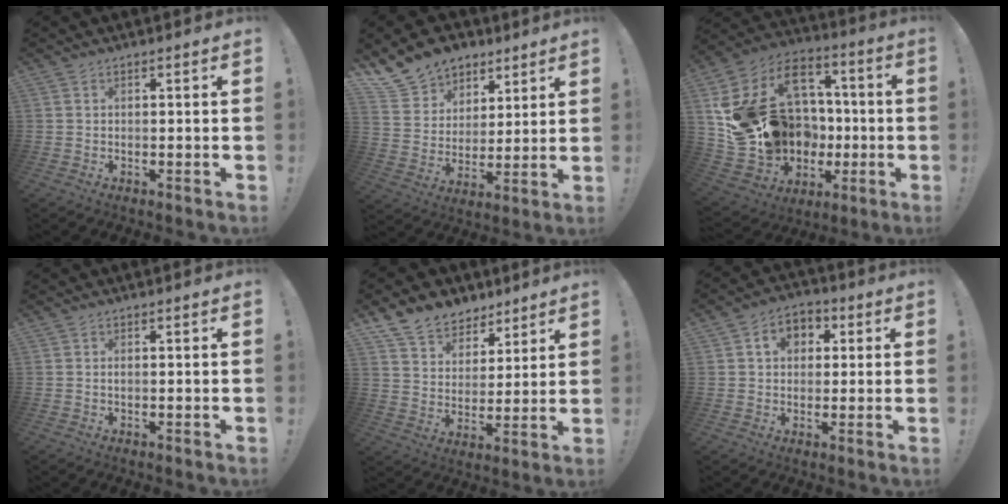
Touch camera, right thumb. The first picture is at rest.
{"total": 12.6, "force": [8.8, 8.5, 2.8], "torque": [-0.050, -0.067, 0.173]}
{"total": 25.2, "force": [1.3, 21.0, 13.9], "torque": [-0.246, -0.005, 0.089]}
{"total": 0.0}
{"total": 11.0, "force": [8.3, 6.9, 2.2], "torque": [-0.040, -0.065, 0.162]}
{"total": 7.7, "force": [2.0, 6.0, 4.3], "torque": [-0.062, 0.007, 0.036]}